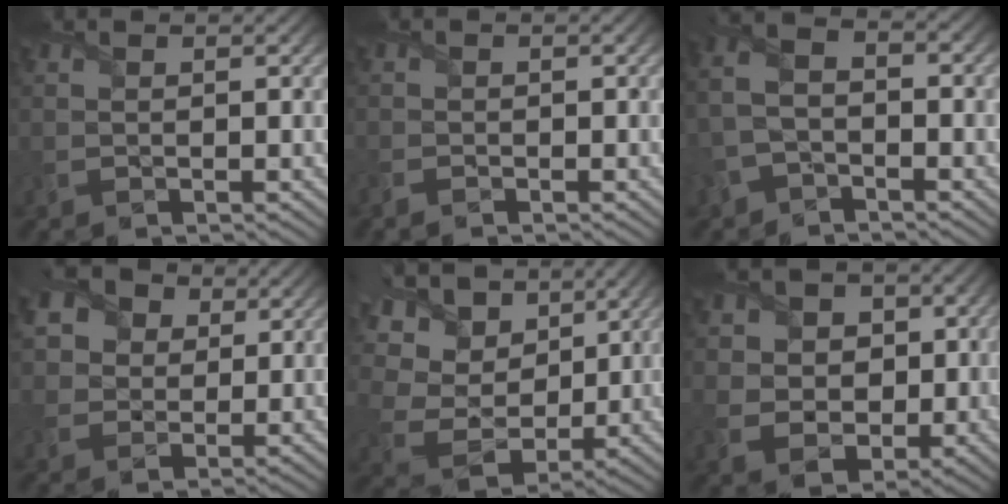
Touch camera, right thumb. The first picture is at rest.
{"total": 1.4, "force": [-1.1, 0.5, 0.5], "torque": [-0.016, -0.004, -0.026]}
{"total": 5.4, "force": [-2.0, 3.3, 3.8], "torque": [-0.098, 0.005, -0.055]}
{"total": 11.1, "force": [5.6, 8.2, 5.0], "torque": [-0.165, 0.025, 0.112]}
{"total": 14.0, "force": [6.0, 9.8, 7.9], "torque": [-0.230, 0.028, 0.118]}
{"total": 8.8, "force": [1.5, 7.7, 4.2], "torque": [-0.109, 0.005, 0.009]}